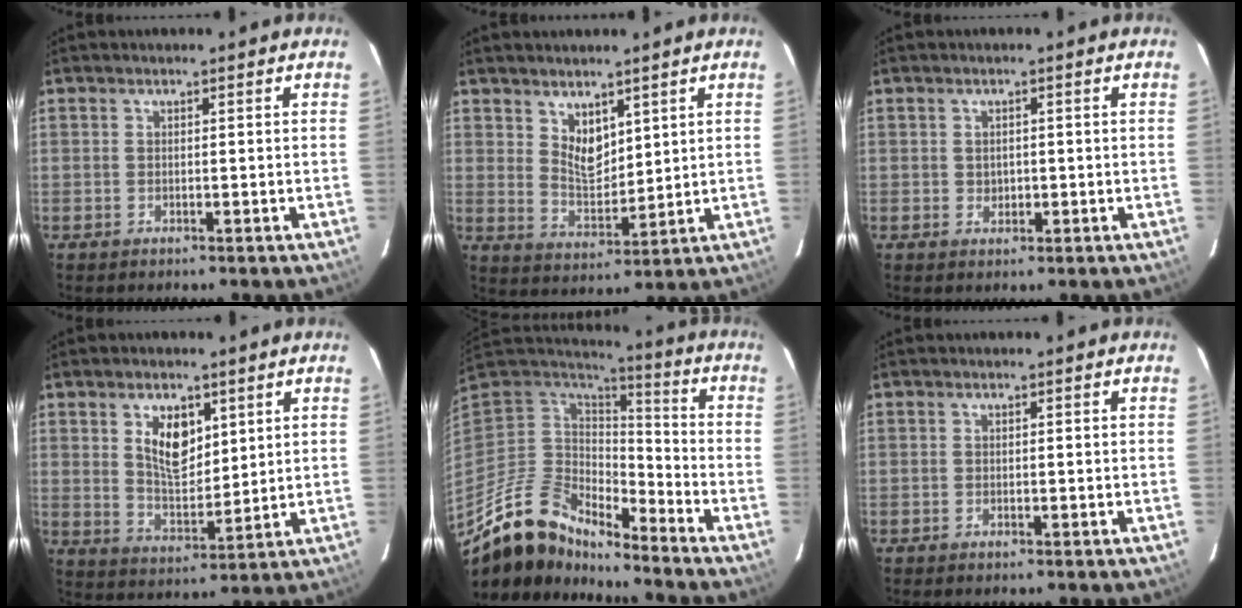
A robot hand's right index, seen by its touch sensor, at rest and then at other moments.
{"total": 6.1, "force": [3.8, 3.3, 3.4], "torque": [-0.050, -0.002, 0.076]}
{"total": 1.8, "force": [-0.1, 1.6, 0.8], "torque": [-0.012, 0.003, 0.000]}
{"total": 8.5, "force": [3.5, 4.7, 6.2], "torque": [-0.107, 0.002, 0.072]}
{"total": 15.7, "force": [-12.8, 6.3, 6.6], "torque": [-0.139, -0.006, -0.244]}
{"total": 0.6, "force": [-0.5, 0.2, 0.2], "torque": [-0.006, -0.001, -0.011]}